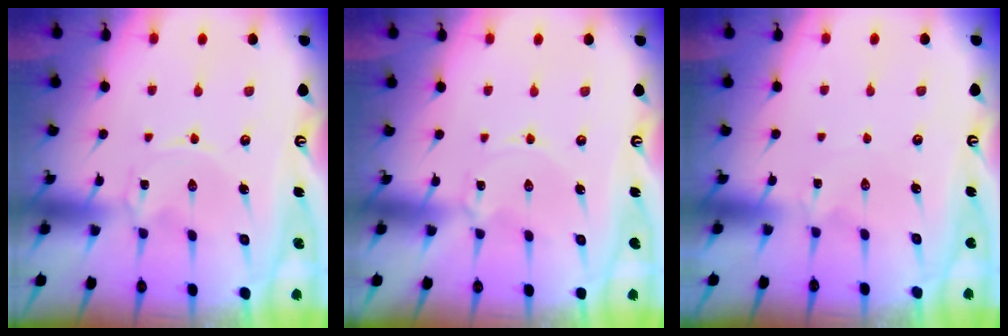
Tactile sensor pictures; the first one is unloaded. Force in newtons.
{"total": 1.9, "press": 1.9, "slide": 0.4}
{"total": 1.3, "press": 1.2, "slide": 0.4}